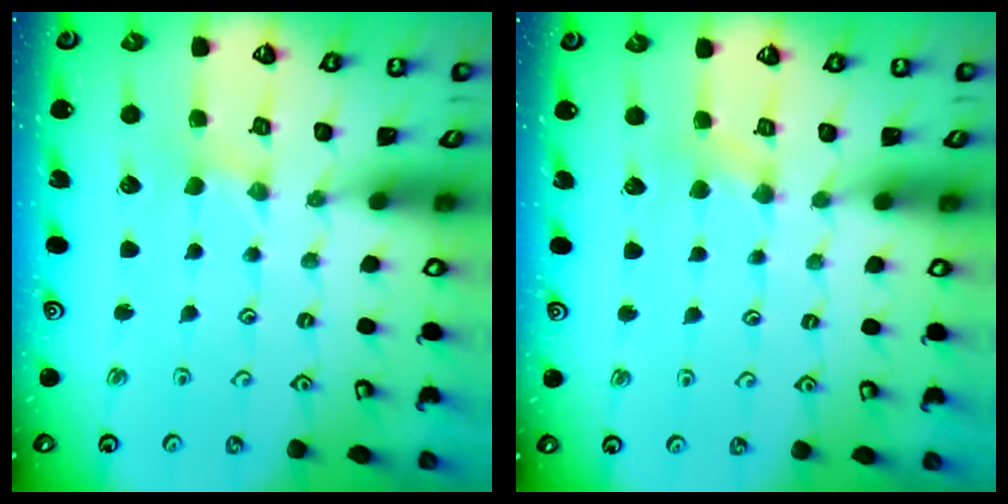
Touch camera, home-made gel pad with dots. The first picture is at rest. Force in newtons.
{"total": 3.9, "press": 3.8, "slide": 0.5}